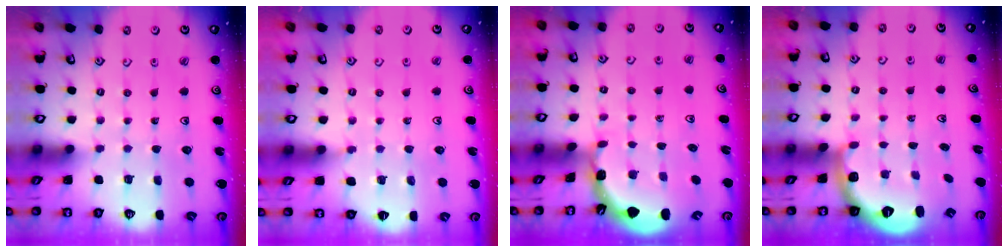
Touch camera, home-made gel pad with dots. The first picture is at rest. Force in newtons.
{"total": 5.1, "press": 4.4, "slide": 2.5}
{"total": 1.8, "press": 1.8, "slide": 0.1}
{"total": 2.6, "press": 1.6, "slide": 2.1}